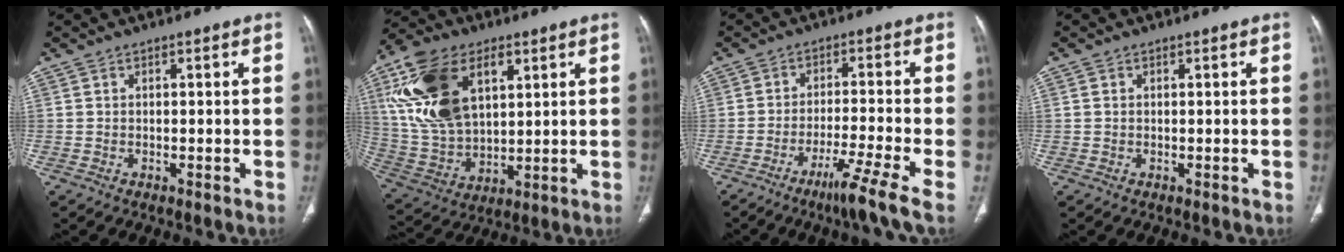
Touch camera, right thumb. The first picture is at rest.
{"total": 21.0, "force": [7.6, 12.5, 15.2], "torque": [-0.281, -0.016, 0.148]}
{"total": 9.0, "force": [-5.2, -0.7, 7.3], "torque": [-0.138, 0.010, -0.089]}
{"total": 0.8, "force": [0.2, 0.6, 0.4], "torque": [-0.009, 0.002, 0.004]}